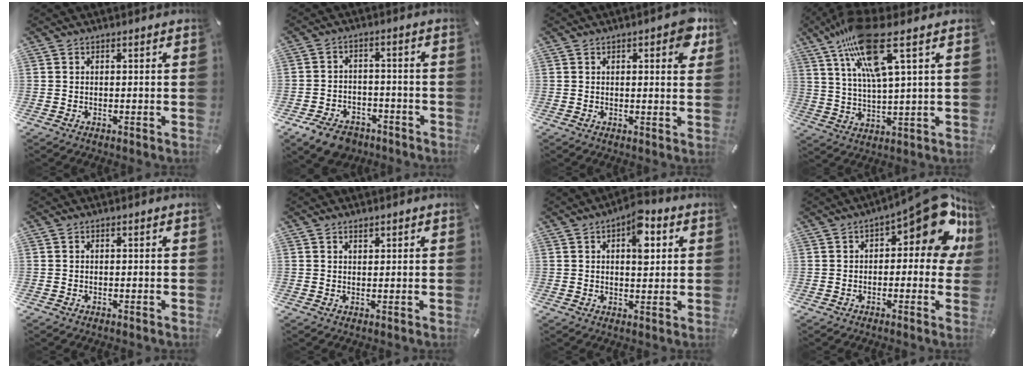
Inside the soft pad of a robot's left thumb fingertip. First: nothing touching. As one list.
[{"total": 7.2, "force": [-5.2, 4.1, 2.7], "torque": [-0.050, 0.031, -0.097]}, {"total": 4.8, "force": [2.2, 2.1, 3.8], "torque": [-0.048, -0.004, 0.031]}, {"total": 15.4, "force": [8.6, 3.5, 12.4], "torque": [-0.257, -0.026, 0.144]}, {"total": 0.0}, {"total": 1.1, "force": [0.9, 0.6, 0.3], "torque": [-0.006, -0.002, 0.018]}, {"total": 10.1, "force": [3.7, 5.6, 7.5], "torque": [-0.087, -0.015, 0.057]}, {"total": 14.3, "force": [6.0, 5.9, 11.5], "torque": [-0.141, -0.048, 0.097]}]